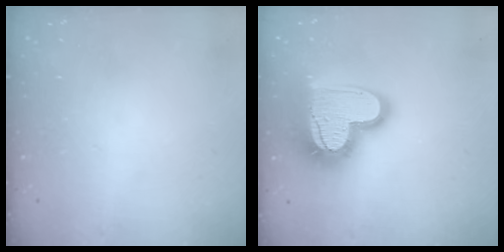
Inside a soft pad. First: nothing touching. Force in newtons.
{"total": 21.1, "press": 21.0, "slide": 1.9}